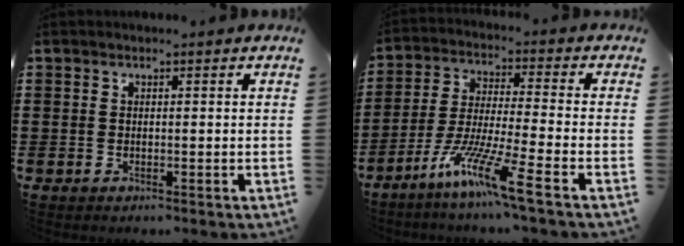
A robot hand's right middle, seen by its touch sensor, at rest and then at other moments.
{"total": 10.1, "force": [-6.8, 0.1, 7.5], "torque": [-0.160, -0.014, -0.138]}